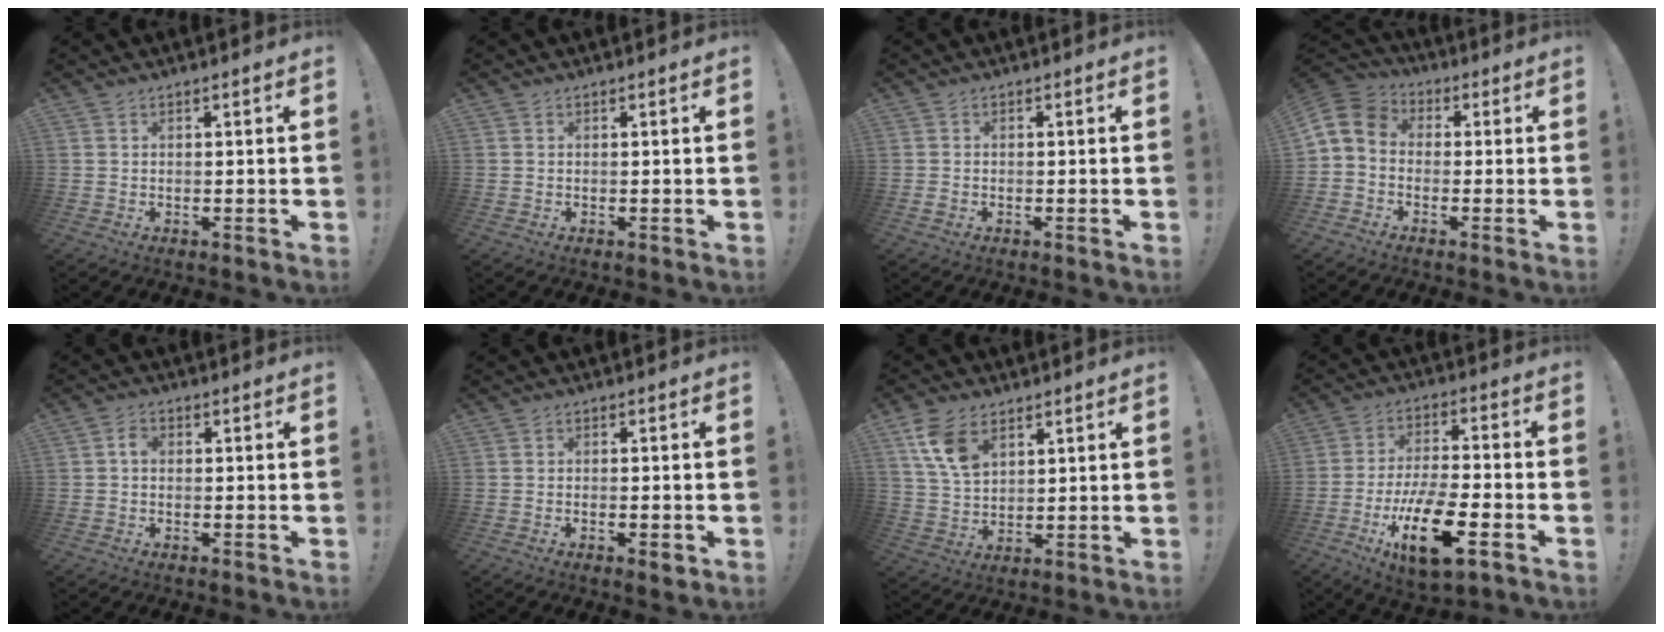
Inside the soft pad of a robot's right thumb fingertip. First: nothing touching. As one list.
[{"total": 0.0}, {"total": 1.1, "force": [-0.7, 0.5, 0.6], "torque": [-0.012, 0.005, -0.012]}, {"total": 7.6, "force": [-0.8, 6.1, 4.5], "torque": [-0.090, 0.012, -0.010]}, {"total": 2.6, "force": [0.0, 1.8, 1.8], "torque": [-0.031, 0.008, -0.001]}, {"total": 1.9, "force": [-0.9, 0.5, 1.7], "torque": [-0.022, 0.002, -0.014]}, {"total": 10.2, "force": [5.4, 6.1, 6.0], "torque": [-0.117, -0.014, 0.105]}, {"total": 17.9, "force": [-7.7, 6.8, 14.7], "torque": [-0.249, 0.034, -0.120]}]